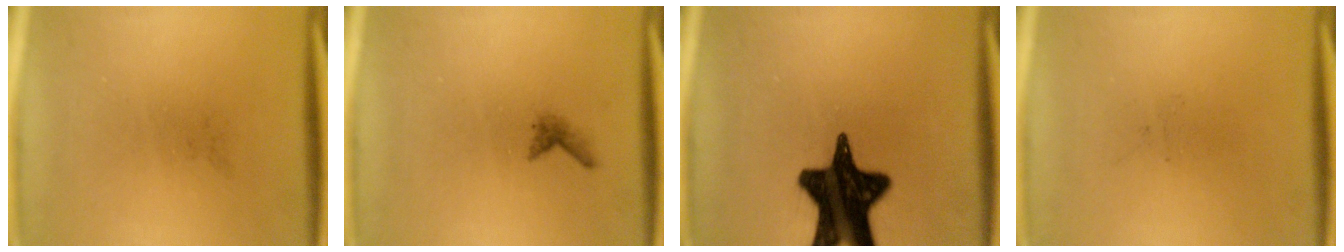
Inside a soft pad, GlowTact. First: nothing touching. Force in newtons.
{"total": 0.9}
{"total": 18.5}
{"total": 0.0}